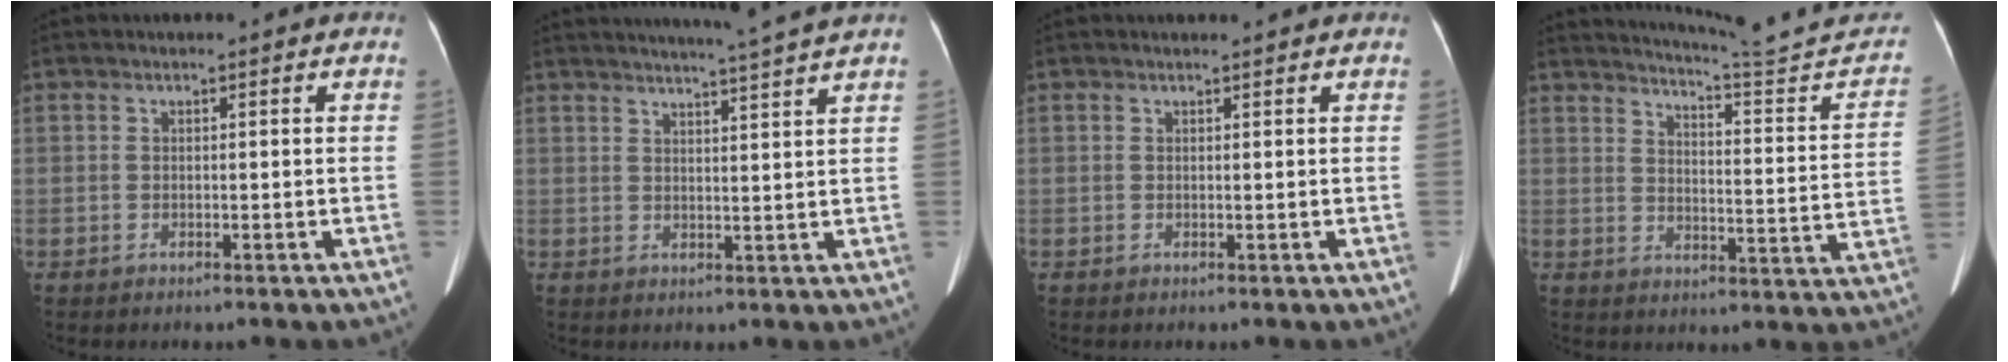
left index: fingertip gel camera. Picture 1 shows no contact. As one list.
[{"total": 8.6, "force": [7.7, -1.8, 3.4], "torque": [-0.049, -0.004, 0.097]}, {"total": 1.1, "force": [1.1, -0.1, 0.3], "torque": [-0.009, 0.005, 0.018]}, {"total": 19.3, "force": [18.2, -0.5, 6.2], "torque": [-0.087, -0.082, 0.223]}]